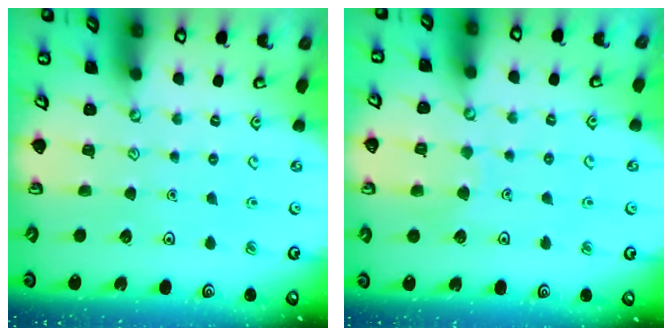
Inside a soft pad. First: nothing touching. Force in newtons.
{"total": 4.7, "press": 4.7, "slide": 0.4}